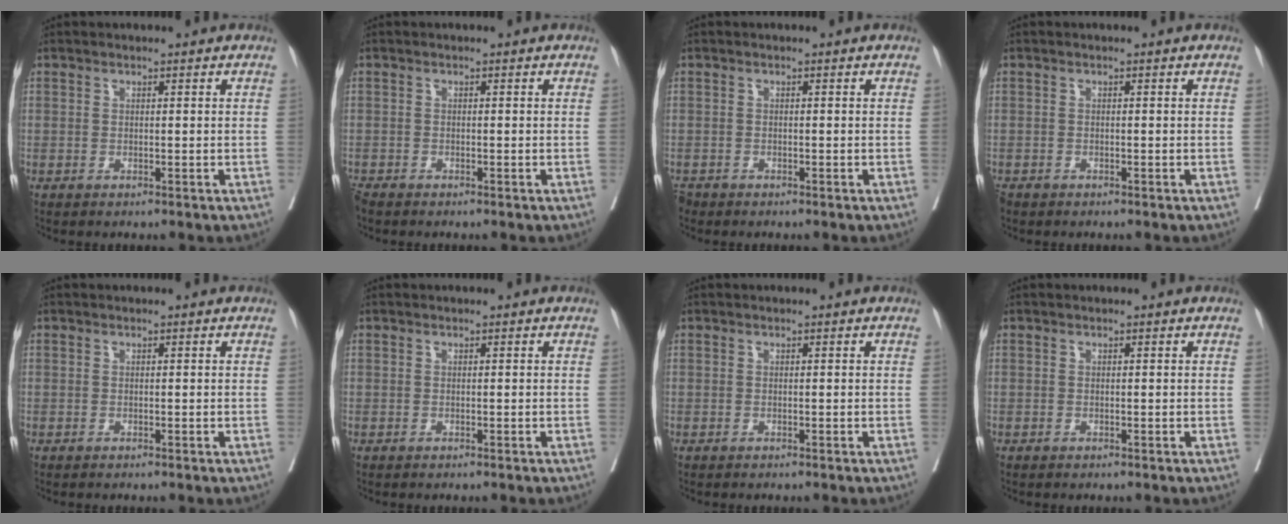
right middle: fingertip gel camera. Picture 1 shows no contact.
{"total": 1.3, "force": [-1.2, 0.3, 0.3], "torque": [-0.010, -0.005, -0.023]}
{"total": 1.4, "force": [-1.3, 0.7, 0.1], "torque": [-0.005, -0.003, -0.022]}
{"total": 1.5, "force": [-1.2, 0.9, 0.4], "torque": [-0.012, -0.002, -0.020]}
{"total": 0.0}
{"total": 0.0}
{"total": 0.0}
{"total": 0.0}